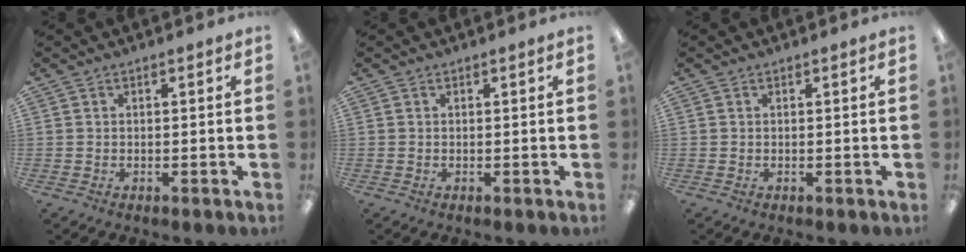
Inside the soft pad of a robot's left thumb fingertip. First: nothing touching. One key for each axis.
{"total": 0.0}
{"total": 0.0}